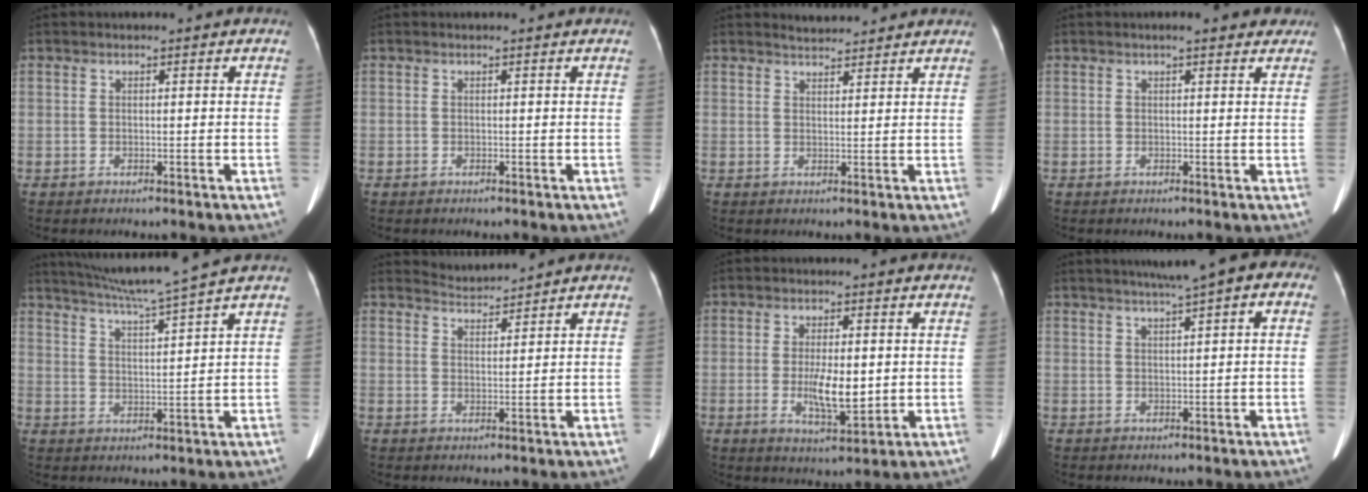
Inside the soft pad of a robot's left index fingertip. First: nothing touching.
{"total": 0.6, "force": [0.6, 0.1, 0.1], "torque": [-0.008, 0.010, 0.006]}
{"total": 3.9, "force": [3.8, 0.7, 0.6], "torque": [-0.014, 0.020, 0.055]}
{"total": 4.9, "force": [3.9, 1.2, 2.7], "torque": [-0.029, 0.016, 0.040]}
{"total": 10.2, "force": [8.9, -2.2, 4.6], "torque": [-0.082, -0.002, 0.146]}
{"total": 3.1, "force": [2.9, -0.6, -0.9], "torque": [0.007, 0.002, 0.061]}
{"total": 6.7, "force": [-0.5, 2.0, 6.4], "torque": [-0.120, -0.014, -0.006]}
{"total": 9.0, "force": [4.7, 1.8, 7.4], "torque": [-0.106, 0.036, 0.052]}